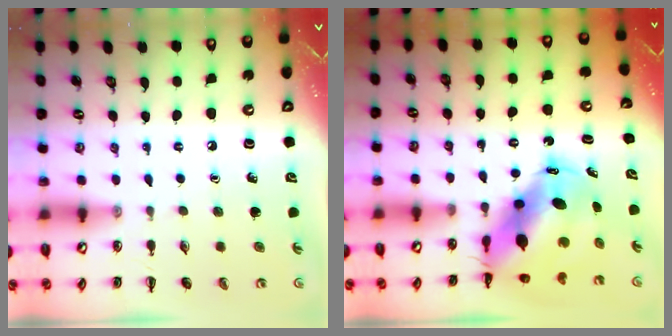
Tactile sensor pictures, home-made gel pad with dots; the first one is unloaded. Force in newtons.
{"total": 10.5, "press": 10.1, "slide": 2.8}